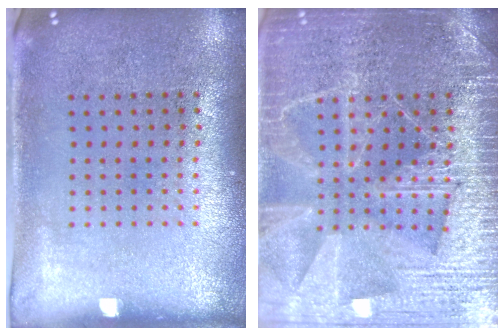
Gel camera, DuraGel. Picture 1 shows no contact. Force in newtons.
{"total": 6.6, "press": 6.5, "slide": 0.9}